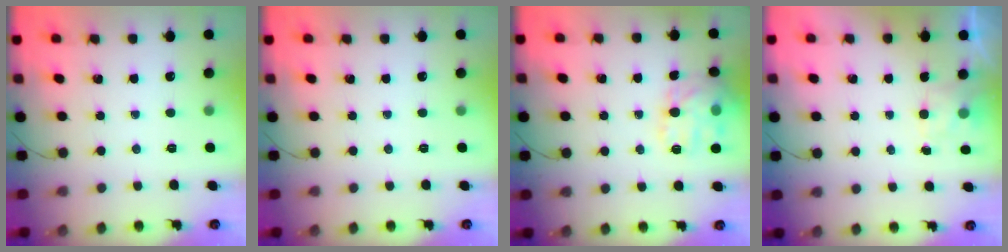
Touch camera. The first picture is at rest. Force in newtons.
{"total": 0.0}
{"total": 15.5, "press": 15.5, "slide": 0.6}
{"total": 1.4, "press": 0.7, "slide": 1.2}